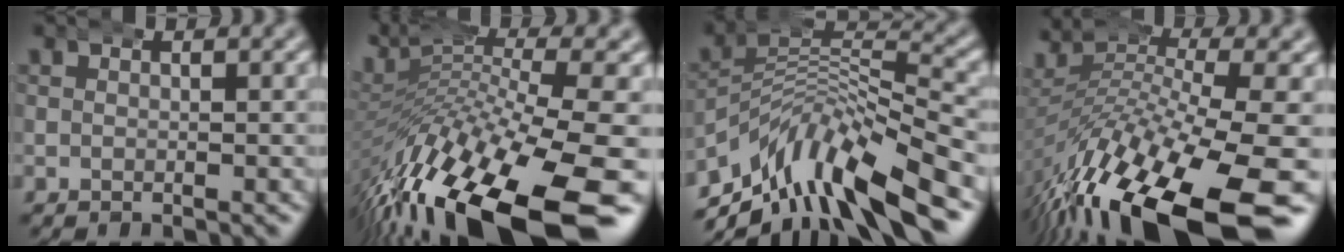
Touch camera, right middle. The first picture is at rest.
{"total": 13.5, "force": [-3.9, 6.0, 11.5], "torque": [-0.208, -0.021, -0.044]}
{"total": 10.3, "force": [-4.7, 5.8, 7.1], "torque": [-0.095, 0.008, -0.087]}
{"total": 13.1, "force": [-5.6, 6.1, 10.1], "torque": [-0.186, -0.031, -0.065]}